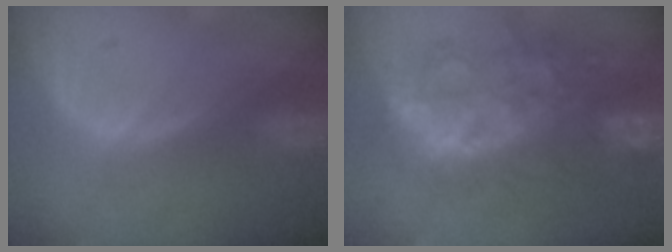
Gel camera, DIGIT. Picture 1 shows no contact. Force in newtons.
{"total": 11.8, "press": 11.8, "slide": 1.2}